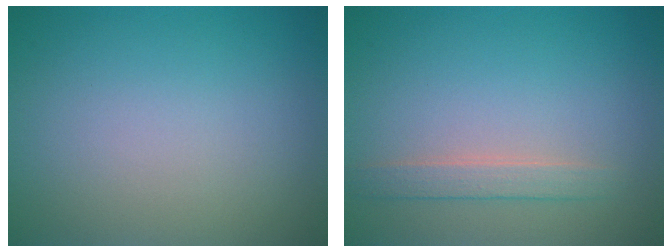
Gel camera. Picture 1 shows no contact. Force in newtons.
{"total": 1.8, "press": 1.8, "slide": 0.1}